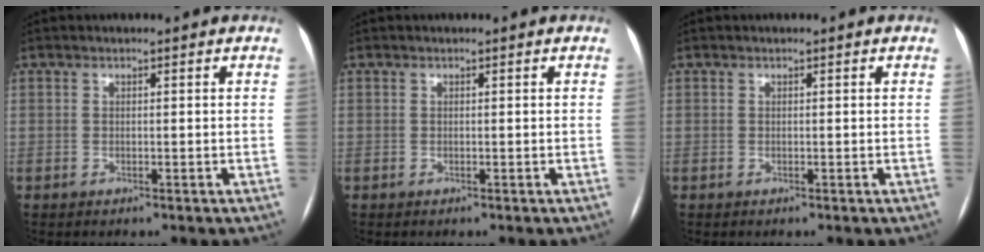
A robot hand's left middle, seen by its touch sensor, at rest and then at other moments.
{"total": 0.0}
{"total": 0.0}